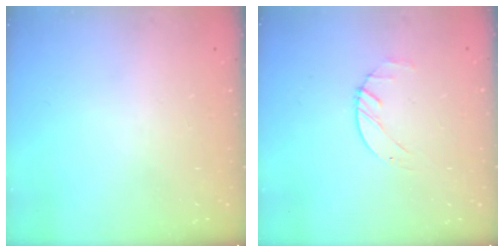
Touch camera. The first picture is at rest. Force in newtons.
{"total": 1.4, "press": 1.4, "slide": 0.2}